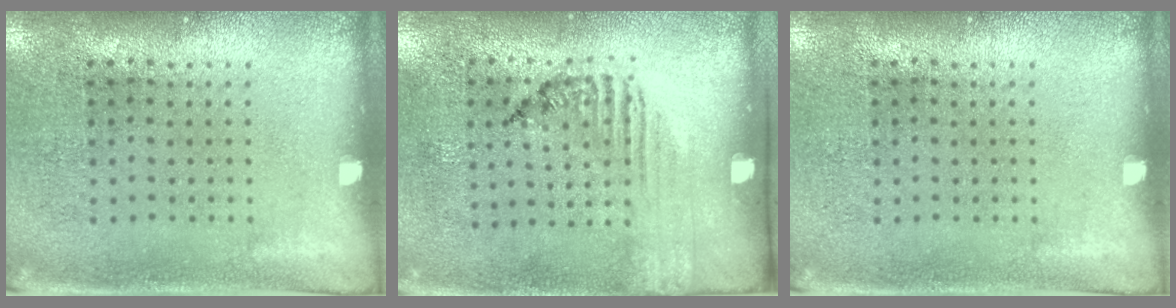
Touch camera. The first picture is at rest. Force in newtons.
{"total": 1.5, "press": 0.9, "slide": 1.2}
{"total": 0.0}